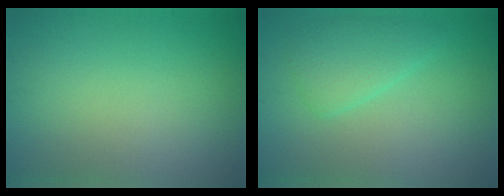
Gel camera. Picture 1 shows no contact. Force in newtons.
{"total": 2.8, "press": 2.8, "slide": 0.2}